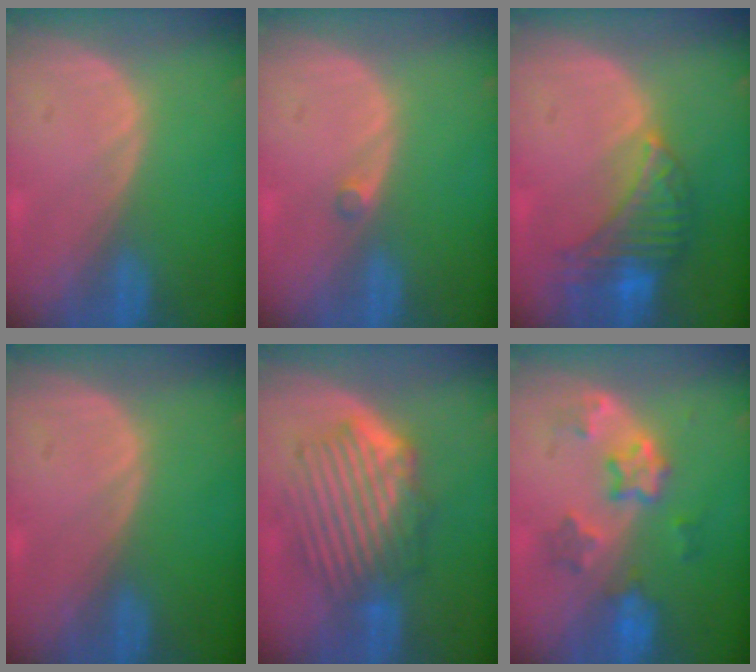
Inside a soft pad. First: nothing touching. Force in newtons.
{"total": 1.0, "press": 0.9, "slide": 0.5}
{"total": 8.1, "press": 7.0, "slide": 4.0}
{"total": 0.0}
{"total": 9.4, "press": 8.4, "slide": 4.3}
{"total": 6.1, "press": 6.0, "slide": 1.1}